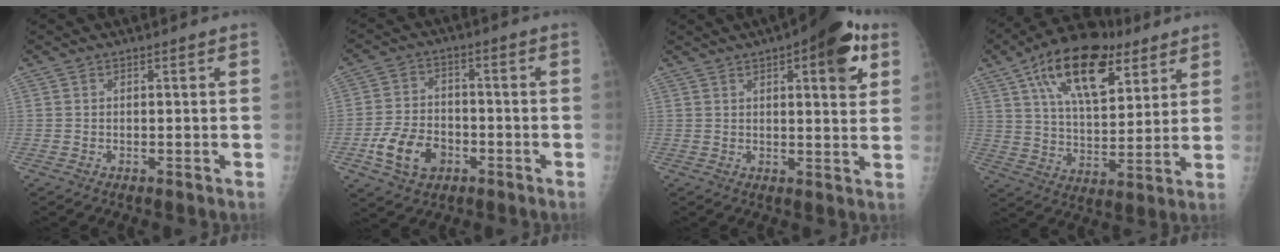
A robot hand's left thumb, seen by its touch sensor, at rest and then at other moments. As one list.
[{"total": 10.1, "force": [-4.0, 7.2, 5.8], "torque": [-0.090, 0.017, -0.071]}, {"total": 12.4, "force": [5.5, 4.2, 10.4], "torque": [-0.110, -0.011, 0.064]}, {"total": 20.4, "force": [10.3, 10.1, 14.4], "torque": [-0.211, -0.024, 0.172]}]